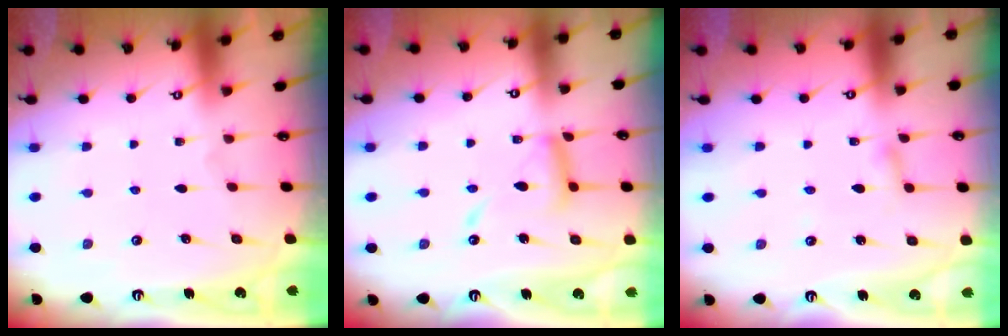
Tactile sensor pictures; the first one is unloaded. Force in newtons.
{"total": 13.0, "press": 12.9, "slide": 1.1}
{"total": 2.1, "press": 2.1, "slide": 0.2}